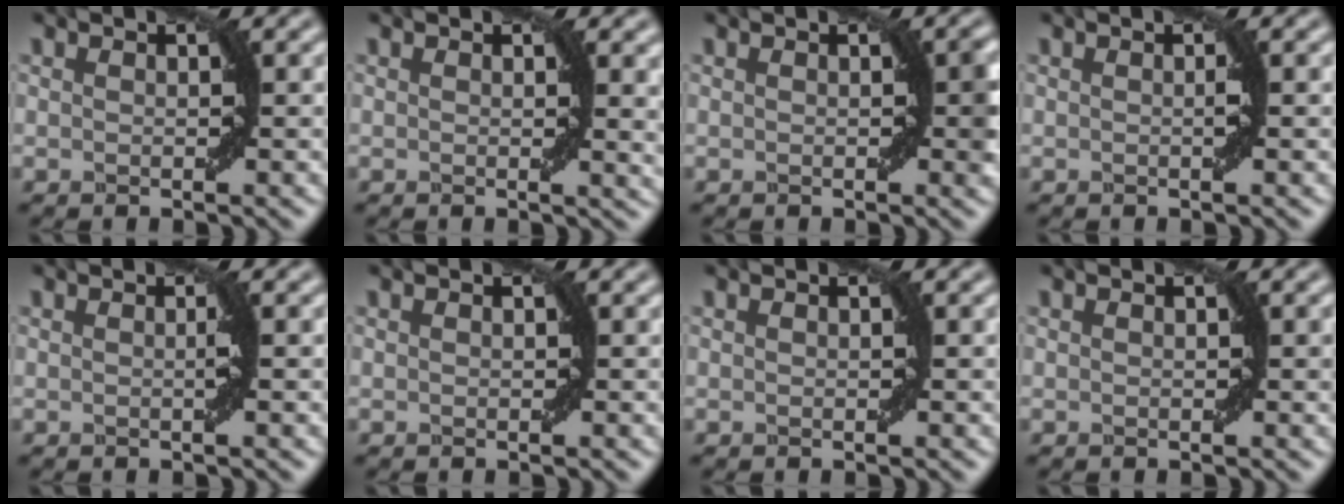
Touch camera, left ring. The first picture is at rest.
{"total": 1.9, "force": [0.7, 0.4, 1.7], "torque": [-0.016, -0.005, 0.011]}
{"total": 1.1, "force": [0.0, 0.2, 1.1], "torque": [-0.011, 0.000, 0.002]}
{"total": 0.6, "force": [-0.1, -0.1, 0.6], "torque": [-0.010, 0.004, 0.000]}
{"total": 0.8, "force": [-0.1, -0.2, 0.8], "torque": [-0.016, 0.004, -0.001]}
{"total": 0.0}
{"total": 0.0}
{"total": 0.0}